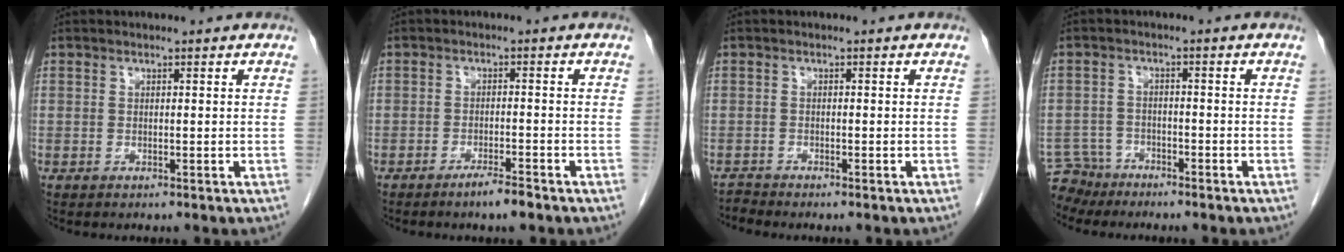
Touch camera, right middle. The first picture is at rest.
{"total": 3.0, "force": [-2.3, 0.1, 1.9], "torque": [-0.033, -0.002, -0.040]}
{"total": 1.1, "force": [-0.9, -0.3, -0.5], "torque": [0.011, -0.008, -0.018]}
{"total": 5.4, "force": [-5.2, 1.3, -0.8], "torque": [0.018, 0.000, -0.099]}